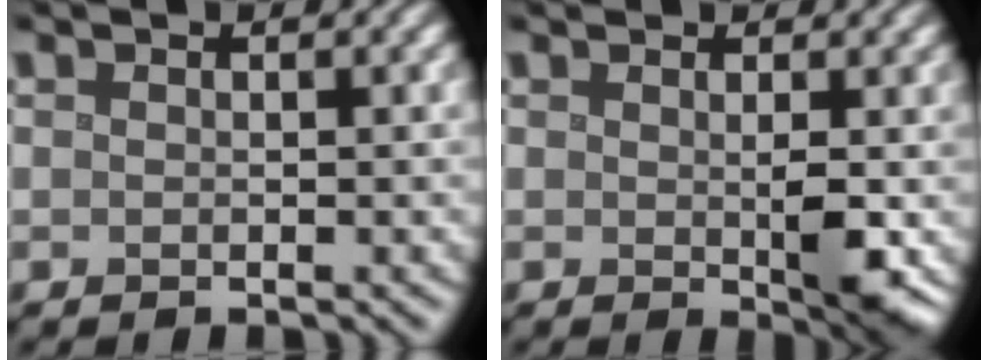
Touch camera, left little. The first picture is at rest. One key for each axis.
{"total": 2.3, "fx": 0.5, "fy": 0.4, "fz": 2.2, "tx": -0.036, "ty": -0.007, "tz": 0.012}